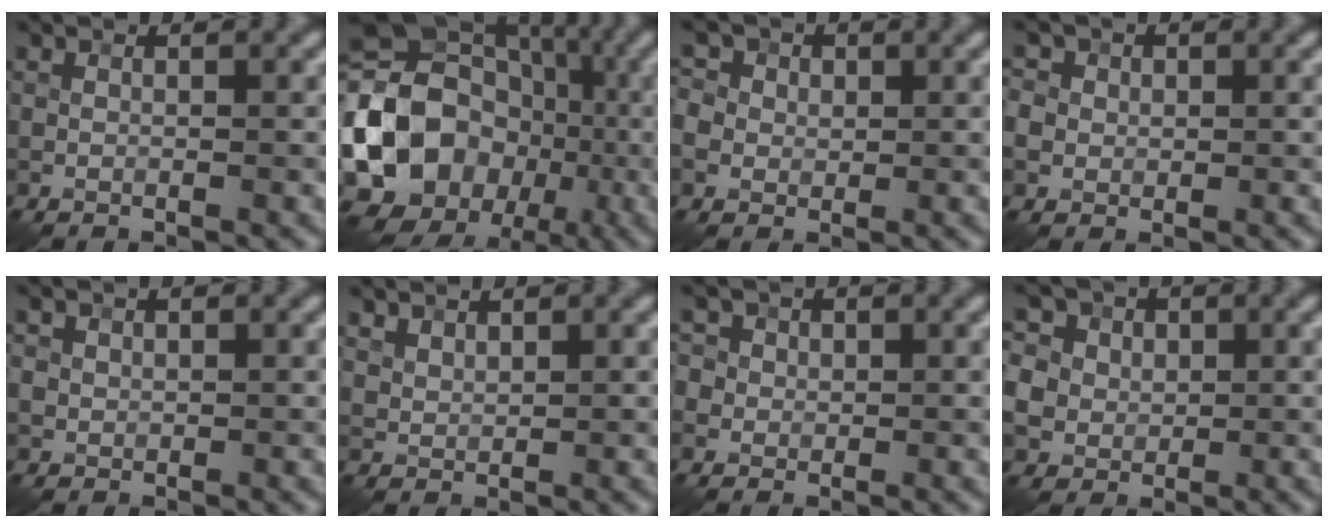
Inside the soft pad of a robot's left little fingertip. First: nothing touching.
{"total": 15.1, "force": [-3.7, 12.4, 7.8], "torque": [-0.150, 0.015, -0.077]}
{"total": 5.2, "force": [1.0, 4.7, 2.0], "torque": [-0.035, 0.033, -0.005]}
{"total": 4.7, "force": [0.6, 4.3, 1.8], "torque": [-0.034, 0.027, -0.011]}
{"total": 1.4, "force": [0.3, 1.2, 0.6], "torque": [-0.011, 0.000, 0.007]}
{"total": 1.9, "force": [1.6, 0.9, 0.5], "torque": [-0.017, -0.005, 0.045]}
{"total": 4.1, "force": [1.4, 3.6, 1.4], "torque": [-0.015, 0.023, 0.007]}
{"total": 10.2, "force": [3.1, 8.6, 4.4], "torque": [-0.099, 0.026, 0.031]}